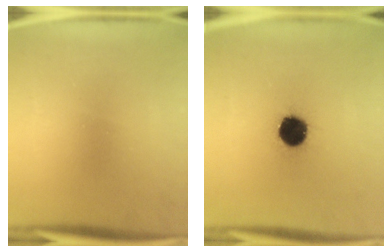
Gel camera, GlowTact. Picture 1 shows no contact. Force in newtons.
{"total": 12.9}